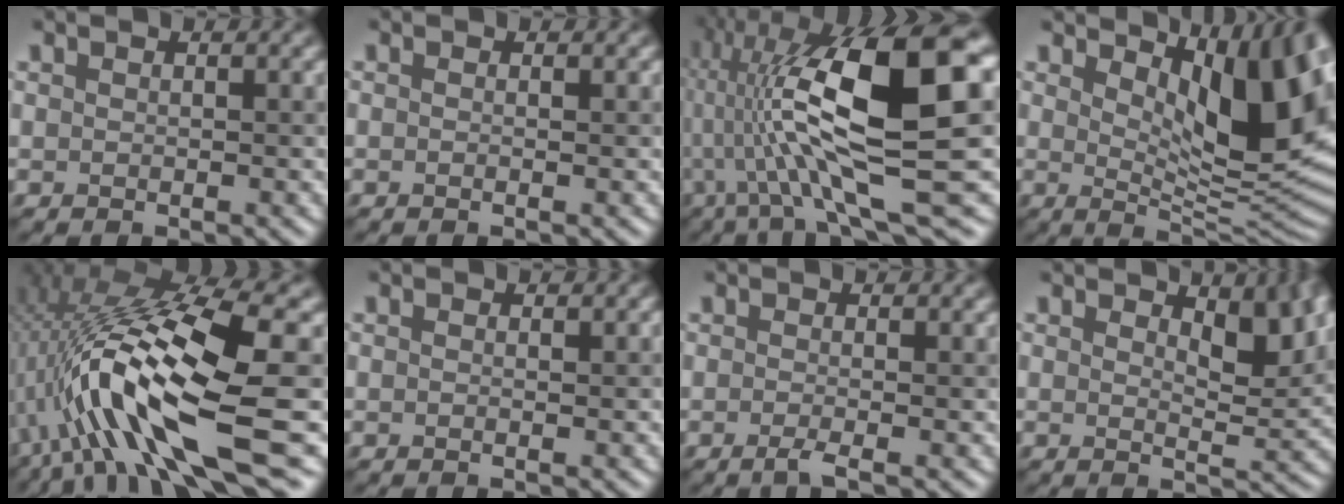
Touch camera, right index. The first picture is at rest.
{"total": 0.6, "force": [0.1, 0.3, 0.5], "torque": [-0.005, -0.011, -0.008]}
{"total": 16.5, "force": [1.8, 4.0, 15.9], "torque": [-0.278, 0.011, 0.033]}
{"total": 10.9, "force": [3.8, 3.2, 9.7], "torque": [-0.140, -0.010, 0.069]}
{"total": 14.0, "force": [-2.2, 3.4, 13.4], "torque": [-0.245, 0.009, -0.033]}
{"total": 0.9, "force": [0.1, 0.4, 0.8], "torque": [-0.003, -0.010, -0.007]}
{"total": 1.5, "force": [-0.7, 0.3, 1.3], "torque": [-0.019, -0.006, -0.019]}
{"total": 4.3, "force": [1.8, 1.2, 3.7], "torque": [-0.048, -0.005, 0.025]}